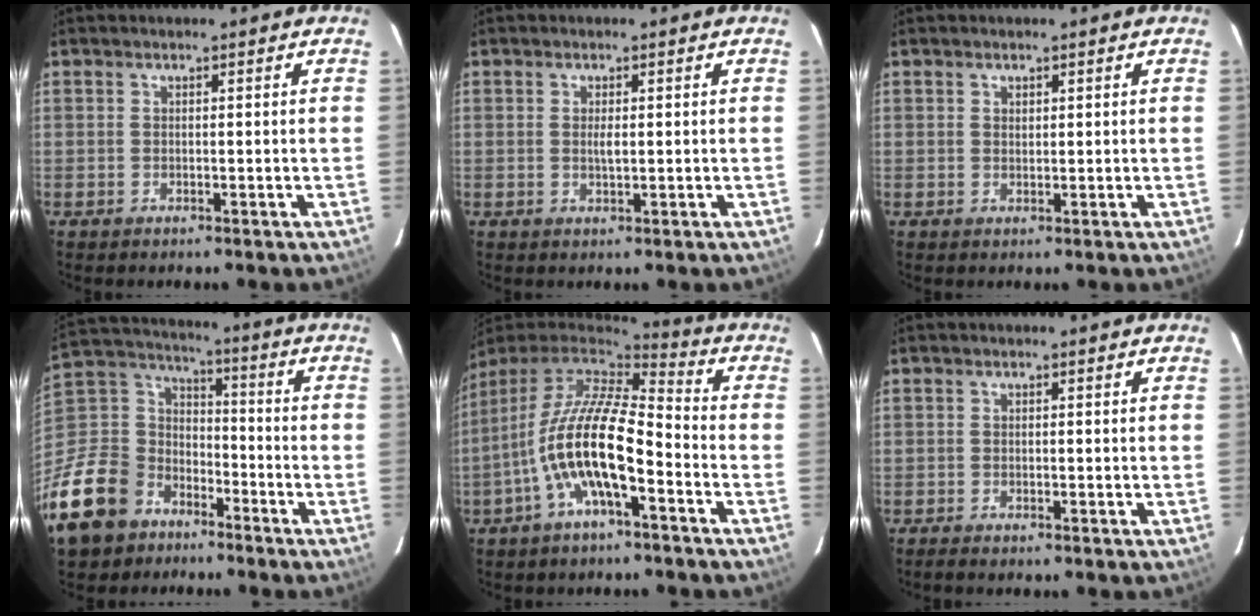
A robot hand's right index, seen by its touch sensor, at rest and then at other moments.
{"total": 1.6, "force": [0.1, 0.6, 1.5], "torque": [-0.027, -0.001, 0.003]}
{"total": 0.9, "force": [0.6, 0.7, 0.3], "torque": [-0.003, 0.003, 0.010]}
{"total": 17.9, "force": [-11.6, 12.4, 5.7], "torque": [-0.168, 0.041, -0.195]}
{"total": 15.6, "force": [-5.4, 4.7, 13.9], "torque": [-0.262, -0.008, -0.107]}
{"total": 1.2, "force": [-1.0, 0.1, 0.6], "torque": [-0.014, -0.002, -0.018]}